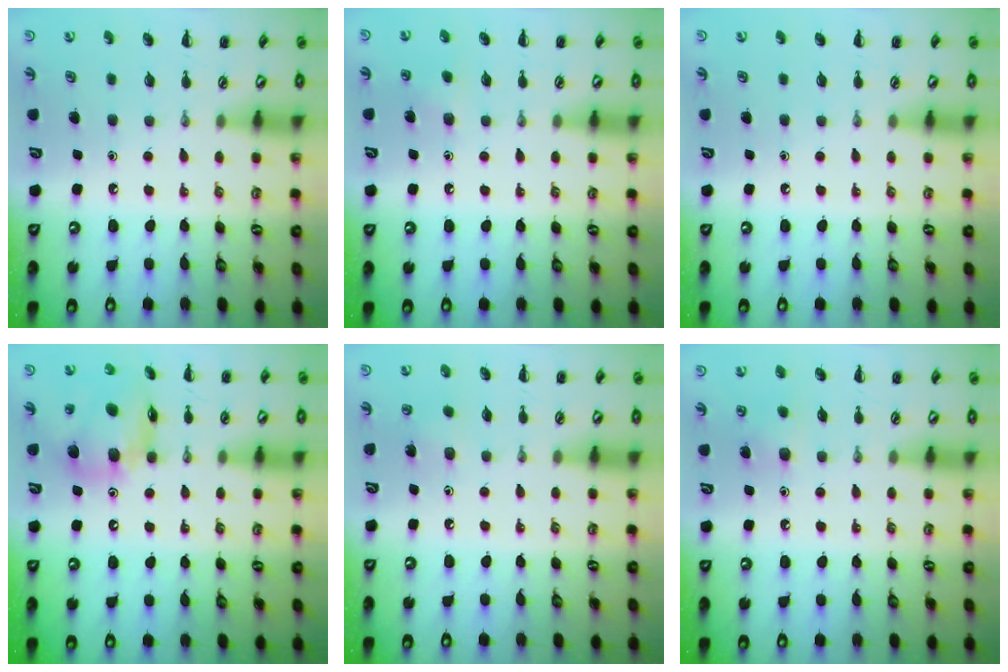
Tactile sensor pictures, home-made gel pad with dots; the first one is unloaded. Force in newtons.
{"total": 5.1, "press": 4.9, "slide": 1.4}
{"total": 0.0}
{"total": 13.9, "press": 13.3, "slide": 3.9}
{"total": 2.2, "press": 2.0, "slide": 0.8}
{"total": 6.8, "press": 6.6, "slide": 1.9}